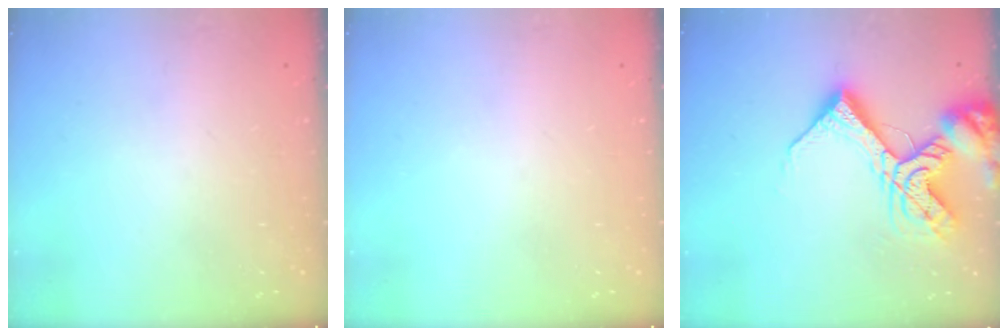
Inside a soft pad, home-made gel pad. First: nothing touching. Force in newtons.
{"total": 0.0}
{"total": 17.0, "press": 16.9, "slide": 2.1}